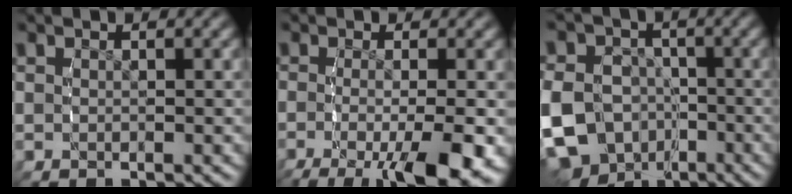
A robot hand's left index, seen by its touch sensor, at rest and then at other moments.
{"total": 6.7, "force": [-3.9, 1.8, 5.2], "torque": [-0.098, -0.032, -0.051]}
{"total": 11.7, "force": [-3.9, 10.5, 3.4], "torque": [-0.090, -0.059, -0.065]}